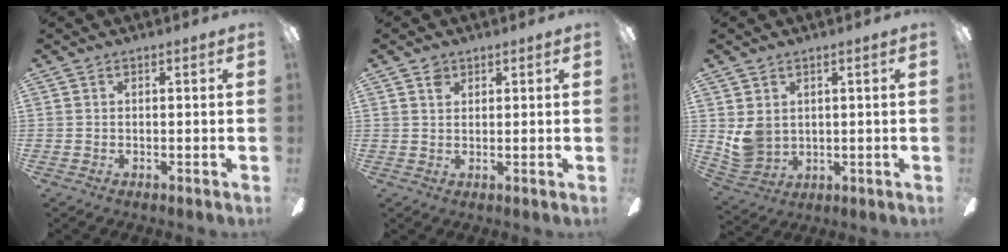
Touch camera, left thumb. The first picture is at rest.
{"total": 2.4, "force": [1.6, 1.7, 0.8], "torque": [-0.011, -0.001, 0.028]}
{"total": 6.0, "force": [2.1, 5.0, 2.5], "torque": [-0.062, 0.000, 0.042]}